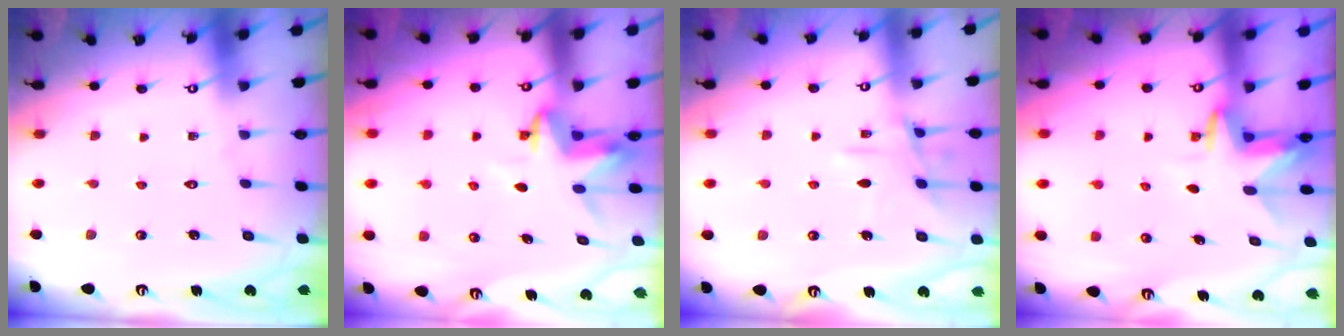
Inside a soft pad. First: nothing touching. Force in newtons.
{"total": 3.9, "press": 3.9, "slide": 0.3}
{"total": 9.3, "press": 9.3, "slide": 0.8}
{"total": 2.7, "press": 2.7, "slide": 0.2}